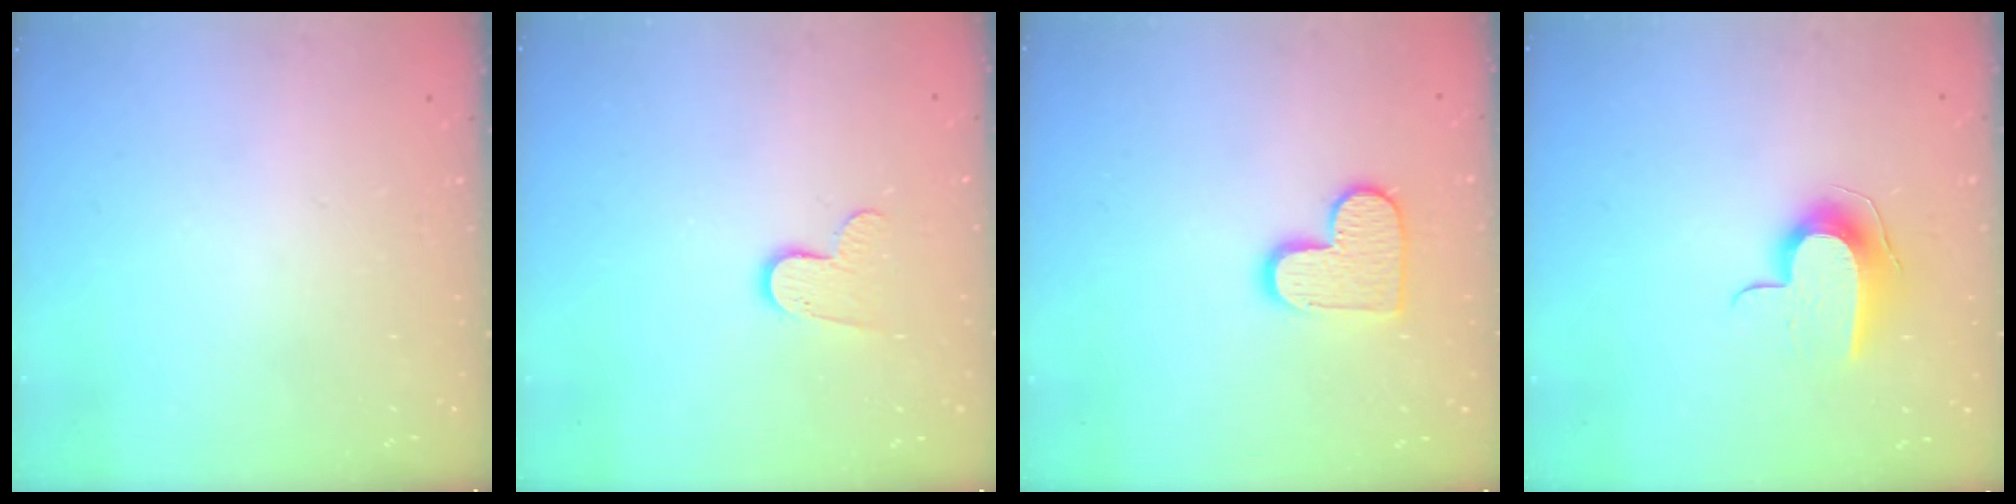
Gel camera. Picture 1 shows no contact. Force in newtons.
{"total": 7.4, "press": 7.4, "slide": 0.3}
{"total": 11.0, "press": 11.0, "slide": 0.7}
{"total": 9.0, "press": 9.0, "slide": 0.5}